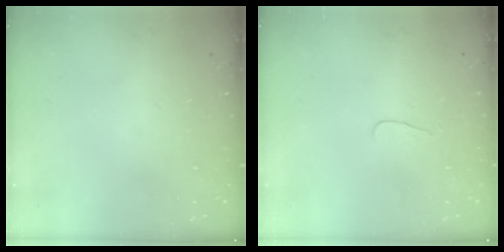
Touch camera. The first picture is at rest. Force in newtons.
{"total": 2.8, "press": 2.8, "slide": 0.3}